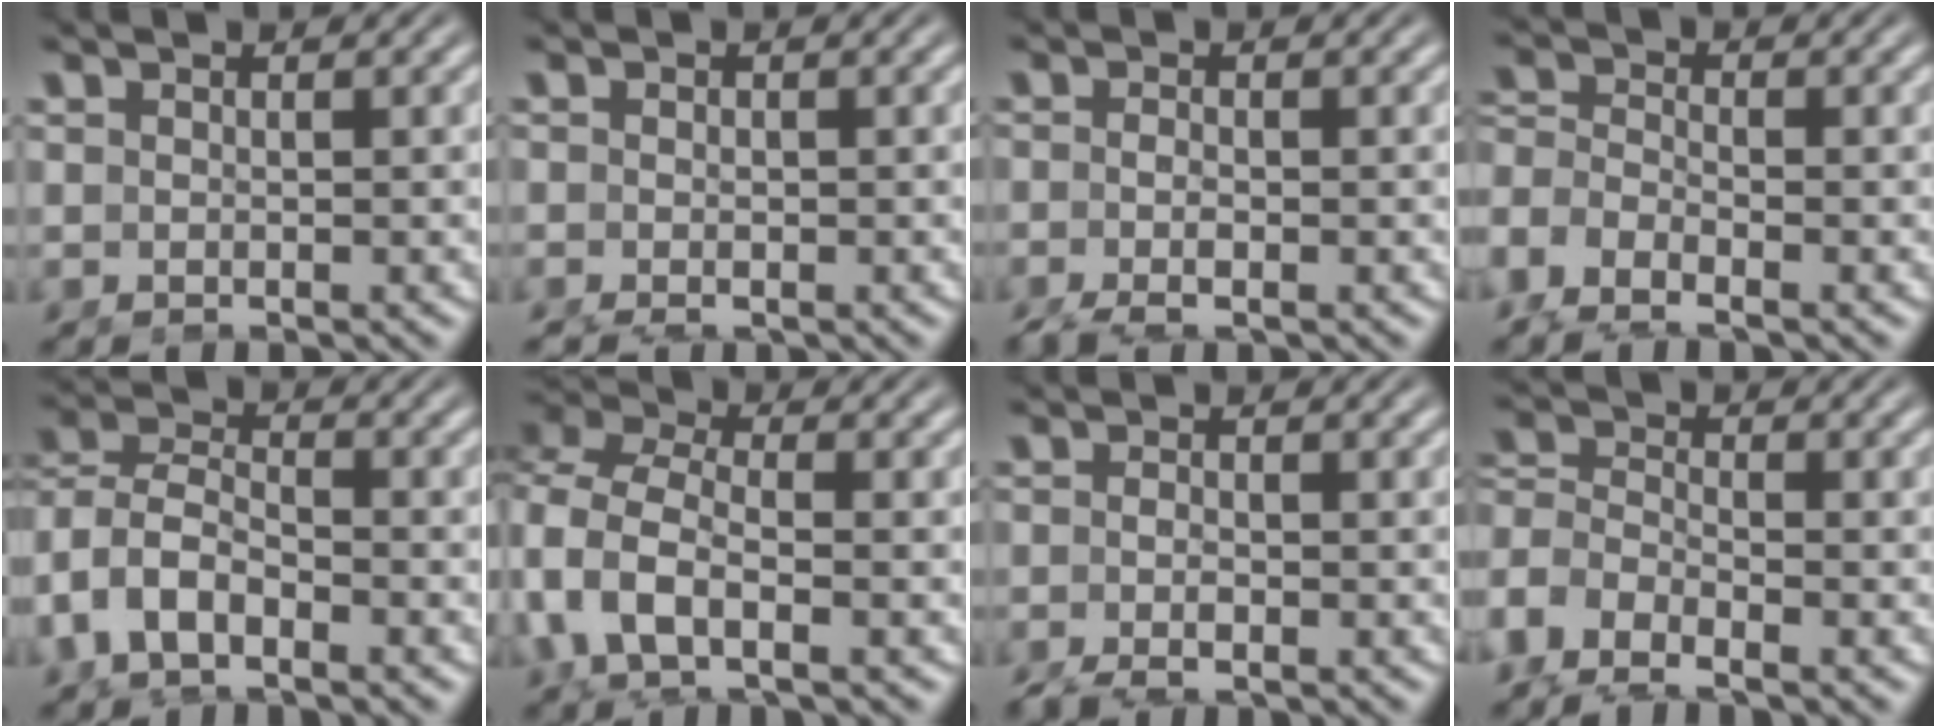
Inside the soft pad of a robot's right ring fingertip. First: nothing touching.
{"total": 2.6, "force": [-1.4, 2.0, 0.9], "torque": [-0.029, -0.015, -0.018]}
{"total": 2.9, "force": [-1.9, 1.4, 1.8], "torque": [-0.041, -0.014, -0.028]}
{"total": 4.9, "force": [-2.0, 3.8, 2.4], "torque": [-0.073, -0.026, -0.032]}
{"total": 7.7, "force": [-1.2, 6.6, 3.8], "torque": [-0.122, -0.029, -0.019]}
{"total": 8.2, "force": [-0.2, 6.3, 5.2], "torque": [-0.147, -0.024, -0.002]}
{"total": 3.1, "force": [-2.1, 1.6, 1.7], "torque": [-0.038, -0.013, -0.032]}
{"total": 5.9, "force": [-2.2, 5.0, 2.4], "torque": [-0.090, -0.031, -0.037]}